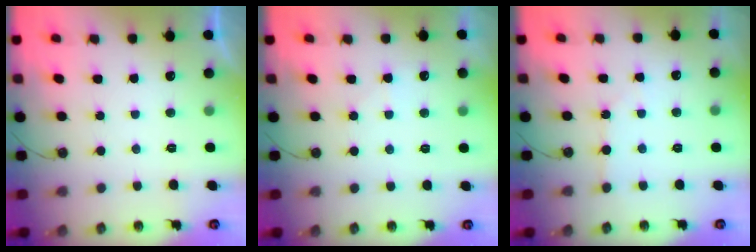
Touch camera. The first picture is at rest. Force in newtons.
{"total": 4.2, "press": 4.2, "slide": 0.4}
{"total": 2.9, "press": 2.8, "slide": 0.4}